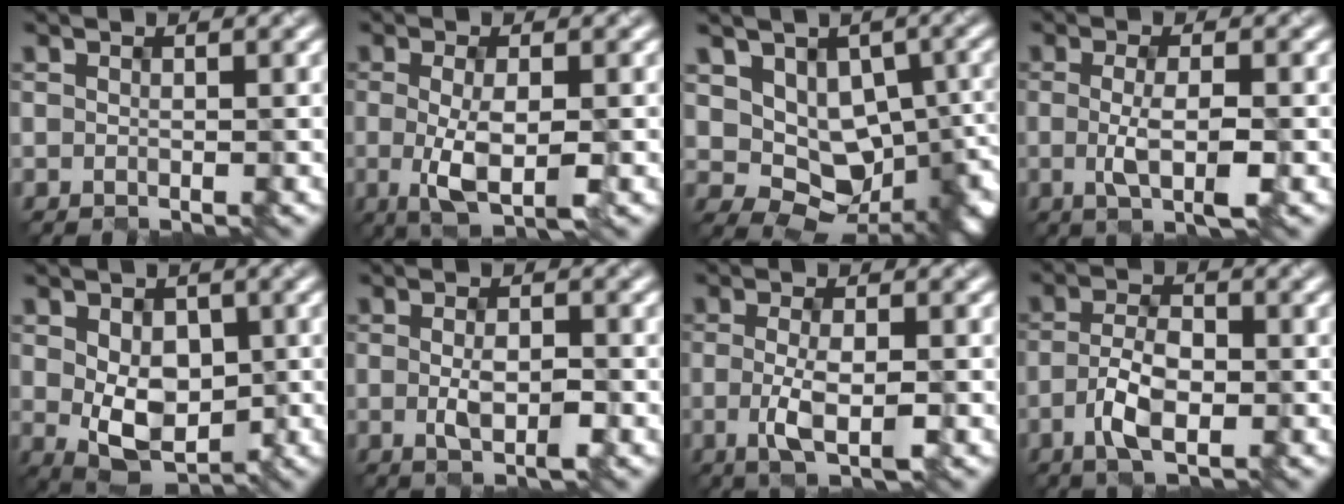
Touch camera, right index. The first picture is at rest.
{"total": 4.4, "force": [-1.2, 1.3, 4.0], "torque": [-0.082, -0.009, -0.015]}
{"total": 10.5, "force": [0.0, 7.5, 7.3], "torque": [-0.090, -0.008, 0.032]}
{"total": 3.2, "force": [-1.0, 0.5, 3.0], "torque": [-0.062, -0.007, -0.011]}
{"total": 5.3, "force": [-0.5, 3.6, 3.8], "torque": [-0.069, -0.011, 0.002]}
{"total": 2.9, "force": [-1.0, 1.0, 2.5], "torque": [-0.053, -0.004, -0.011]}
{"total": 3.5, "force": [-1.2, 0.9, 3.2], "torque": [-0.070, -0.007, -0.016]}
{"total": 4.3, "force": [-1.7, 1.9, 3.4], "torque": [-0.077, -0.002, -0.028]}